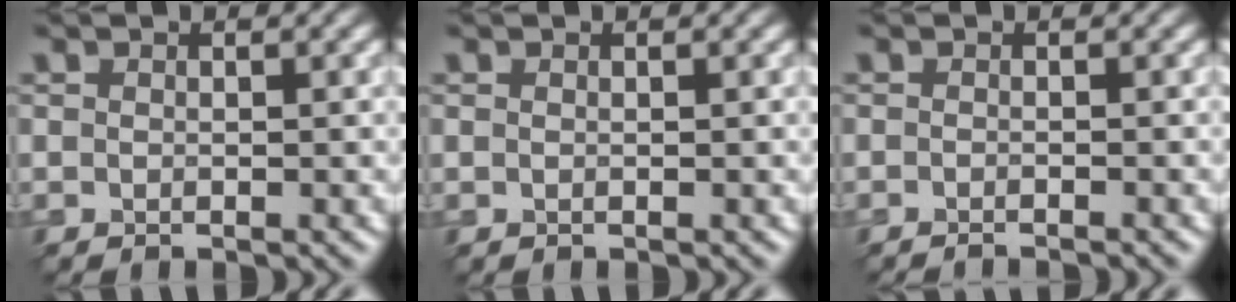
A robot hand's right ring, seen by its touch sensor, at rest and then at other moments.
{"total": 0.0}
{"total": 1.4, "force": [-1.1, 0.3, 0.8], "torque": [0.000, -0.004, -0.021]}